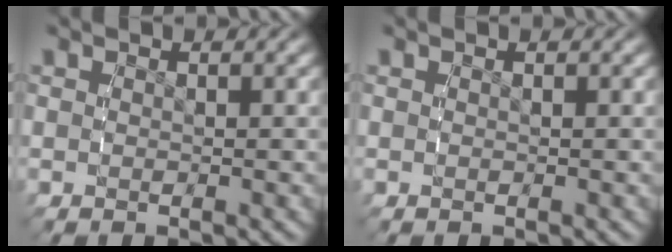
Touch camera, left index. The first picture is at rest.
{"total": 0.0}